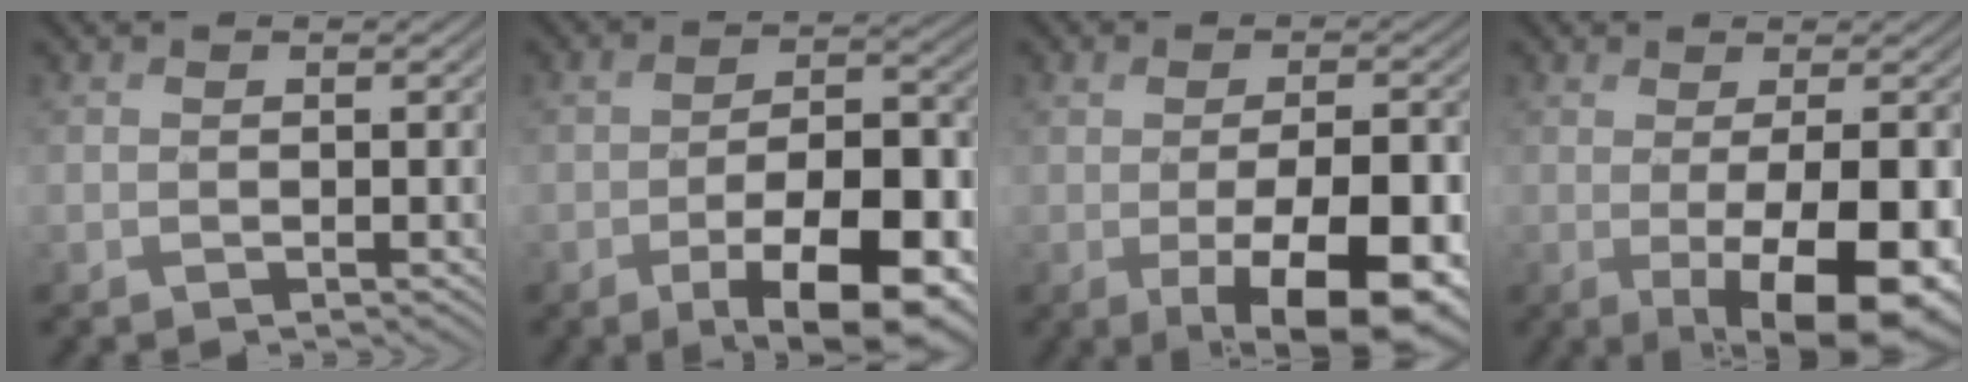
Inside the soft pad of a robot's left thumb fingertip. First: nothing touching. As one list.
[{"total": 12.5, "force": [-5.2, 5.7, 9.9], "torque": [-0.150, -0.010, -0.080]}, {"total": 11.7, "force": [-3.3, 5.3, 9.9], "torque": [-0.132, -0.018, -0.039]}, {"total": 10.3, "force": [-1.7, 3.4, 9.5], "torque": [-0.116, -0.009, -0.013]}]